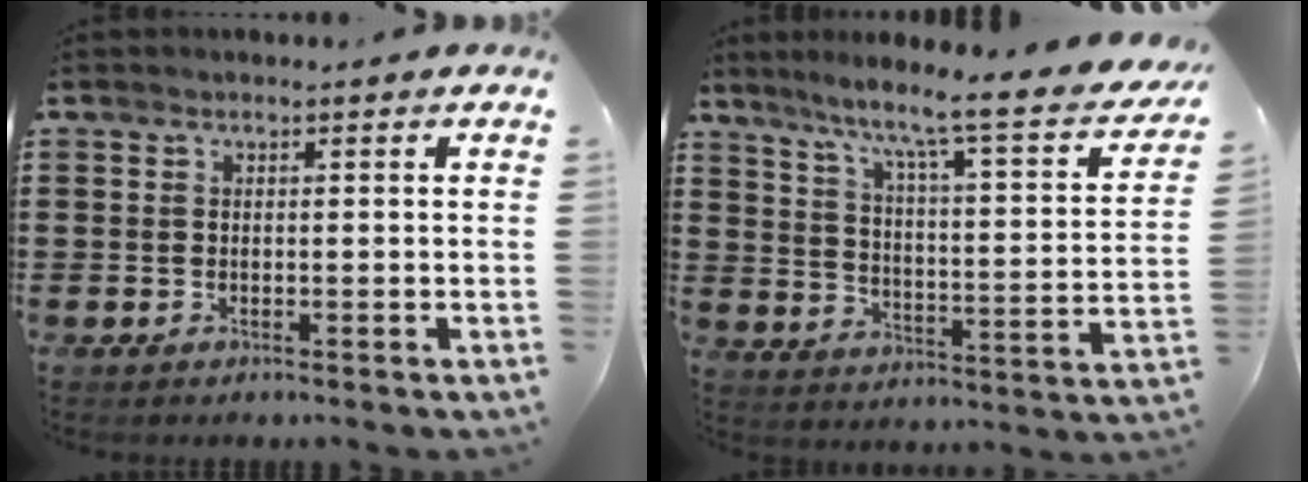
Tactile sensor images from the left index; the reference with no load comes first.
{"total": 7.0, "force": [5.5, -0.7, 4.2], "torque": [-0.098, -0.055, 0.076]}